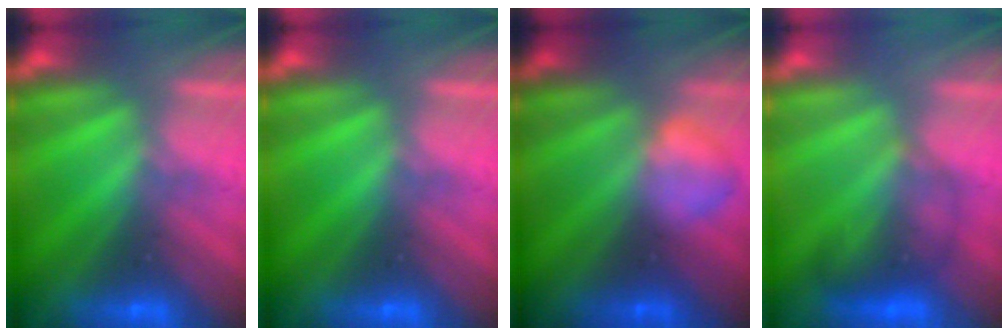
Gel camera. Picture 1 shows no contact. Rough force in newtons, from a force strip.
{"total": 0.0}
{"total": 2.3}
{"total": 2.0}